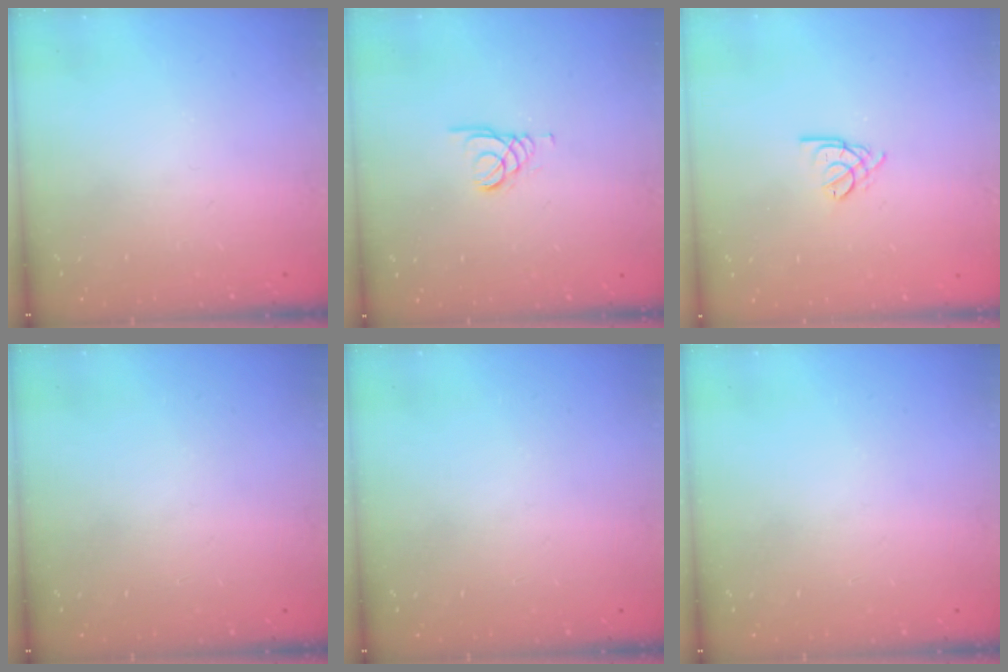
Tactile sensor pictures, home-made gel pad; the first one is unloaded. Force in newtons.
{"total": 1.5, "press": 1.5, "slide": 0.1}
{"total": 2.3, "press": 2.3, "slide": 0.5}
{"total": 0.0}
{"total": 0.0}
{"total": 0.0}